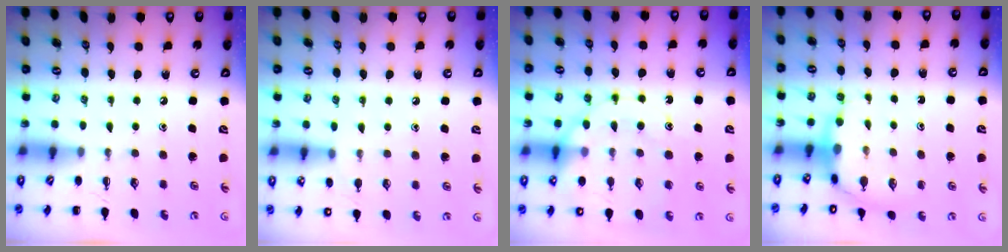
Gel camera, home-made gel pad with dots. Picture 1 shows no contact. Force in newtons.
{"total": 8.1, "press": 7.7, "slide": 2.5}
{"total": 16.5, "press": 16.3, "slide": 2.2}
{"total": 7.9, "press": 7.8, "slide": 1.3}